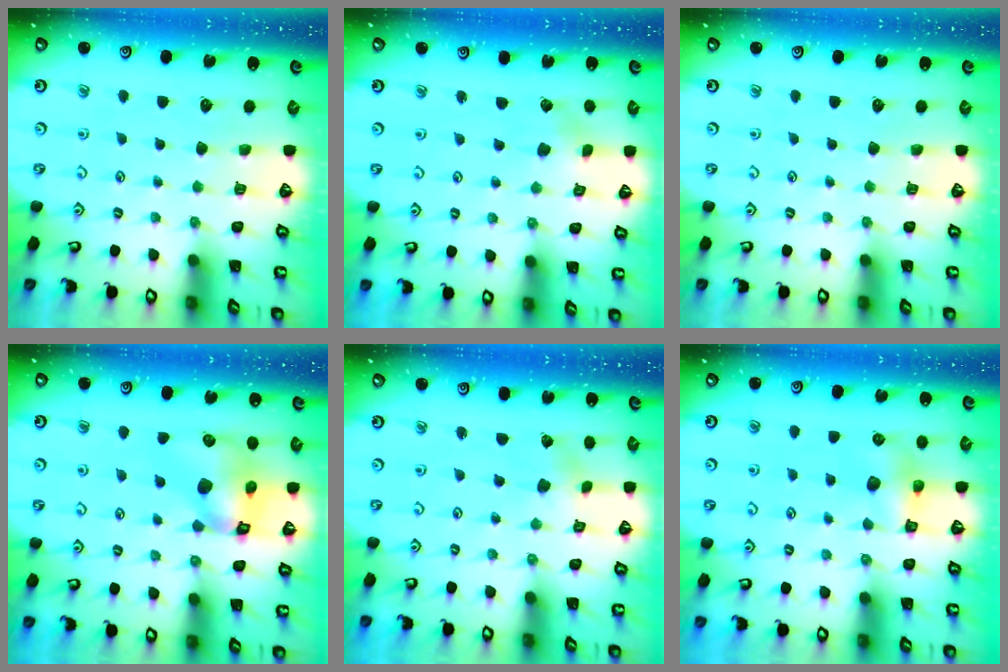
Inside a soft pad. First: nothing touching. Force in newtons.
{"total": 2.8, "press": 2.8, "slide": 0.4}
{"total": 0.0}
{"total": 10.8, "press": 10.7, "slide": 1.5}
{"total": 2.0, "press": 2.0, "slide": 0.3}
{"total": 6.5, "press": 6.5, "slide": 0.7}